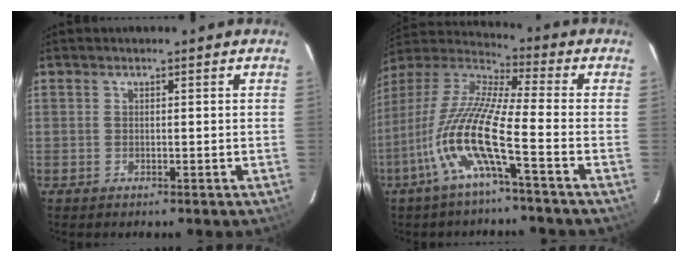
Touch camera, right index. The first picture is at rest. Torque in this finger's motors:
{"motor_torque": [1.46, -0.68, 1.05, 0.21]}